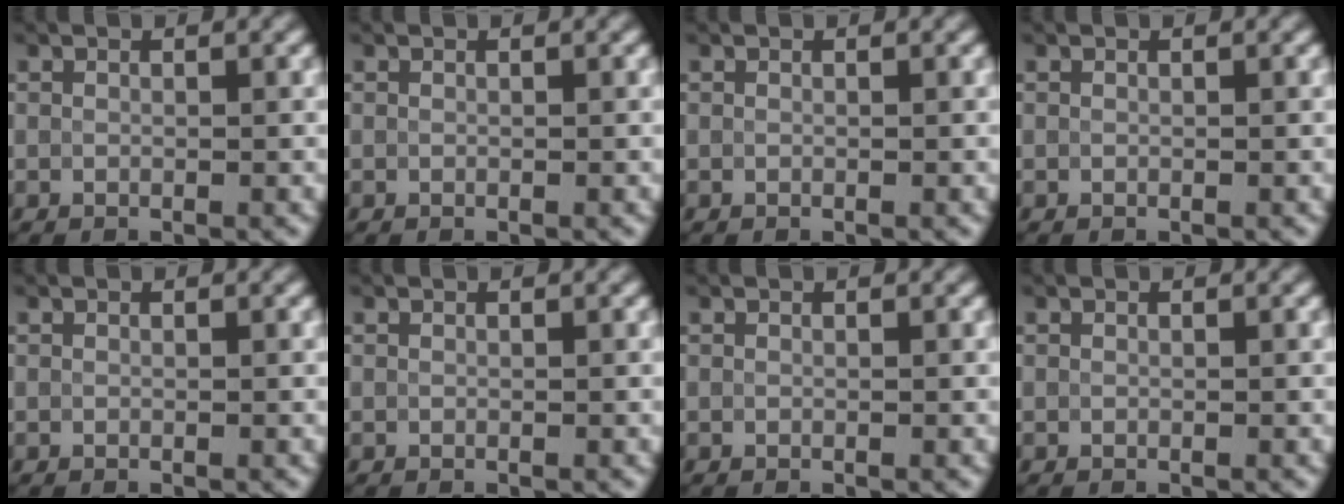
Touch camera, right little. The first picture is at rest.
{"total": 0.0}
{"total": 0.0}
{"total": 0.0}
{"total": 0.0}
{"total": 0.0}
{"total": 0.0}
{"total": 0.0}